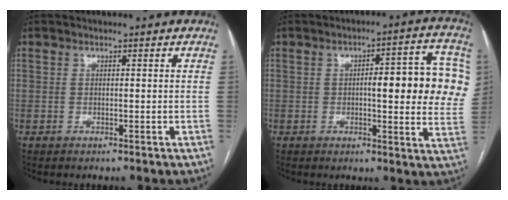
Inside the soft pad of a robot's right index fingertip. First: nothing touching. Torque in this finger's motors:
{"motor_torque": [0.55, 0.12, 0.32, 0.10]}